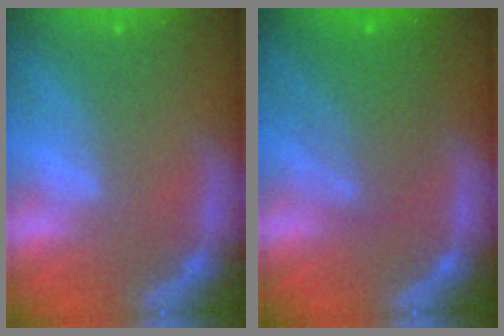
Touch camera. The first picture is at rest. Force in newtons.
{"total": 5.6}